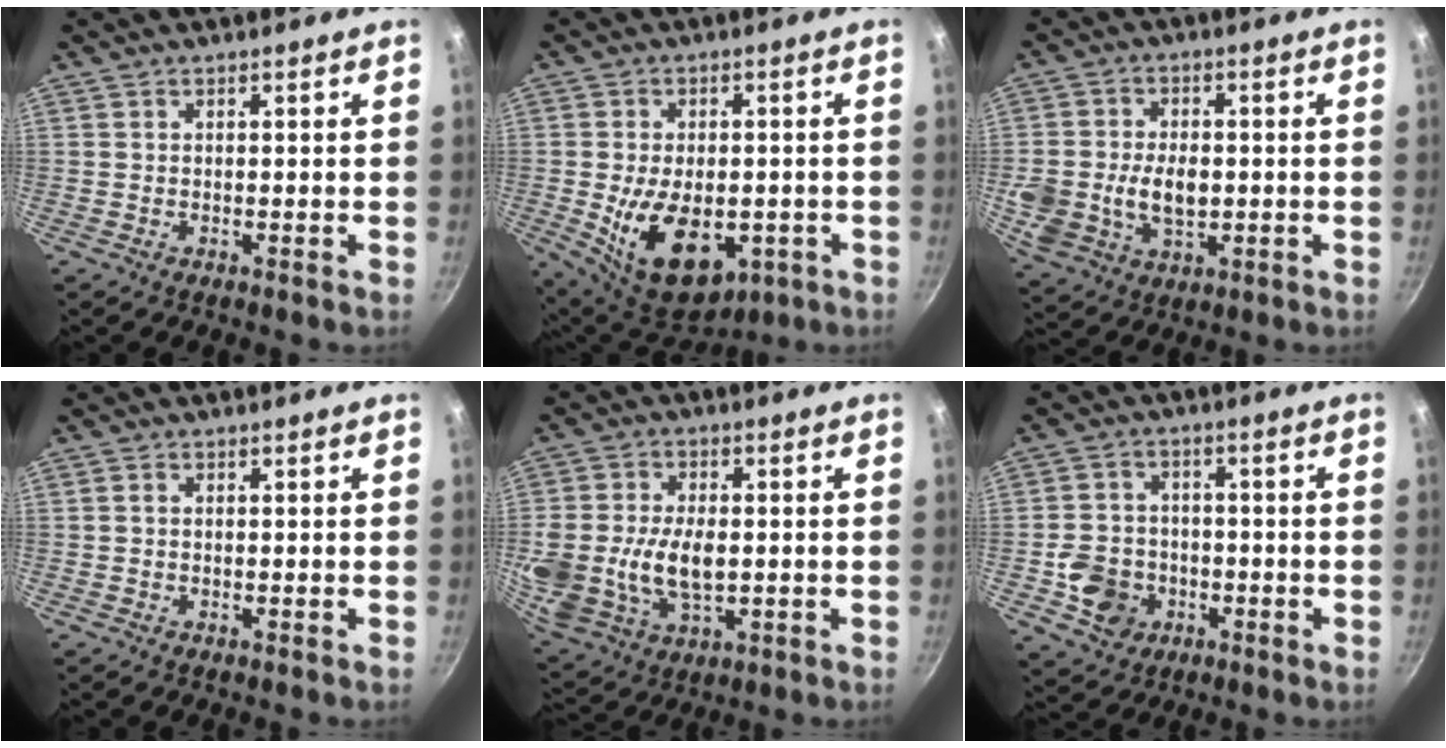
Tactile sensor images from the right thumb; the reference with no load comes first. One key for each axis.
{"total": 16.1, "fx": -3.8, "fy": 9.7, "fz": 12.3, "tx": -0.177, "ty": -0.006, "tz": -0.040}
{"total": 12.2, "fx": -0.7, "fy": 8.4, "fz": 8.8, "tx": -0.162, "ty": 0.000, "tz": -0.008}
{"total": 0.8, "fx": 0.1, "fy": 0.7, "fz": 0.4, "tx": -0.007, "ty": 0.005, "tz": 0.000}
{"total": 16.2, "fx": -0.5, "fy": 10.6, "fz": 12.3, "tx": -0.253, "ty": -0.001, "tz": -0.002}
{"total": 8.8, "fx": -2.7, "fy": 7.5, "fz": 3.8, "tx": -0.047, "ty": 0.026, "tz": -0.046}